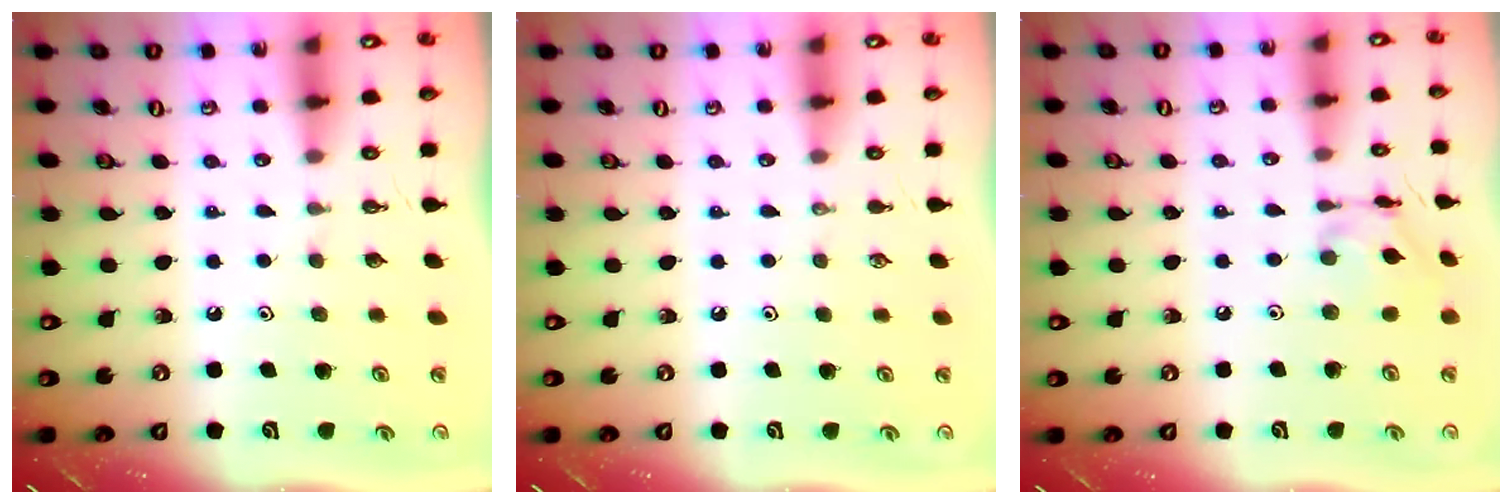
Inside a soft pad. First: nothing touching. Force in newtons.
{"total": 0.0}
{"total": 10.3, "press": 10.3, "slide": 0.6}